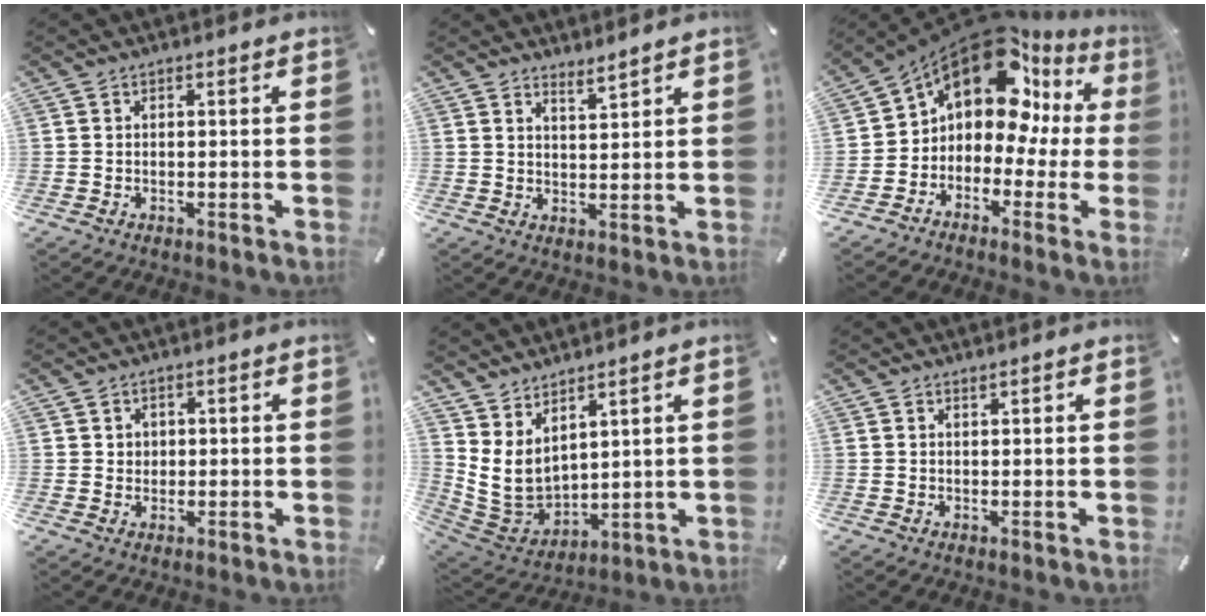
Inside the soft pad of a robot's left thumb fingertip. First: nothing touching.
{"total": 3.2, "force": [3.2, 0.1, 0.4], "torque": [-0.005, -0.022, 0.058]}
{"total": 16.0, "force": [8.9, 9.7, 9.1], "torque": [-0.171, -0.075, 0.148]}
{"total": 1.7, "force": [0.6, 1.6, 0.0], "torque": [0.005, 0.001, 0.009]}
{"total": 7.4, "force": [3.9, 5.3, 3.3], "torque": [-0.090, -0.035, 0.080]}
{"total": 0.5, "force": [0.5, 0.0, 0.1], "torque": [-0.004, -0.001, 0.010]}